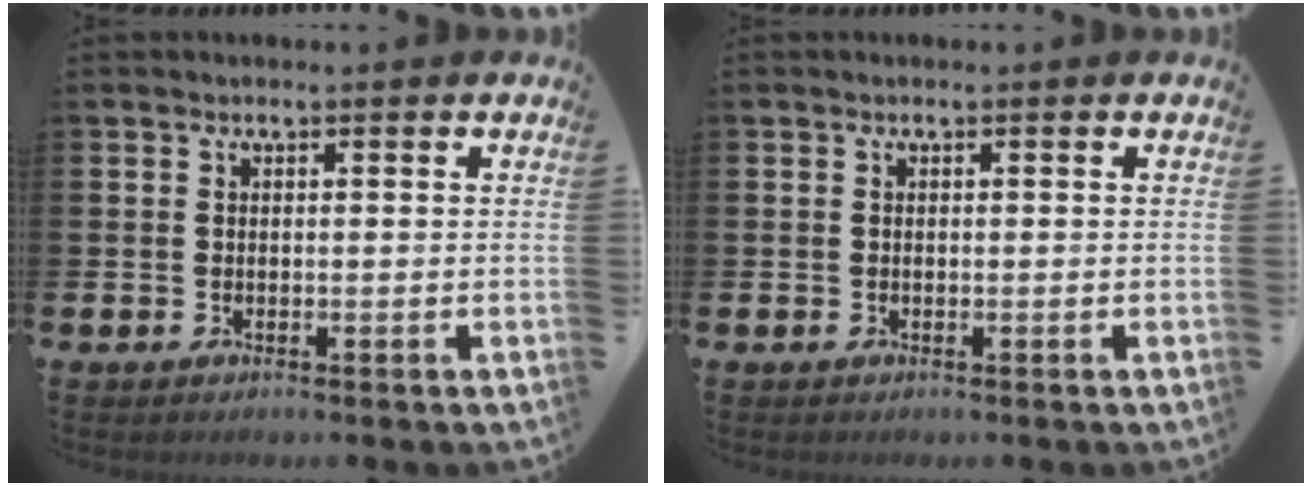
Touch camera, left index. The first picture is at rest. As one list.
[{"total": 0.0}]